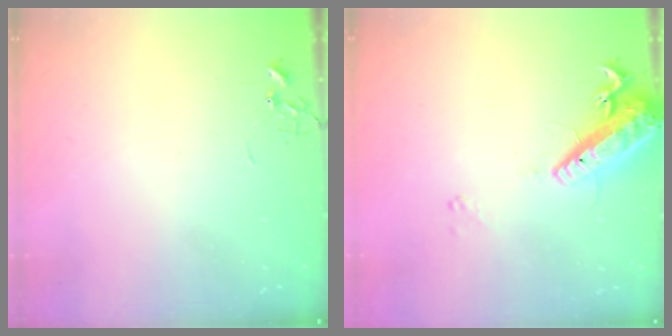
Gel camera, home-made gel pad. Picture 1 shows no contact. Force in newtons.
{"total": 15.7, "press": 15.3, "slide": 3.5}